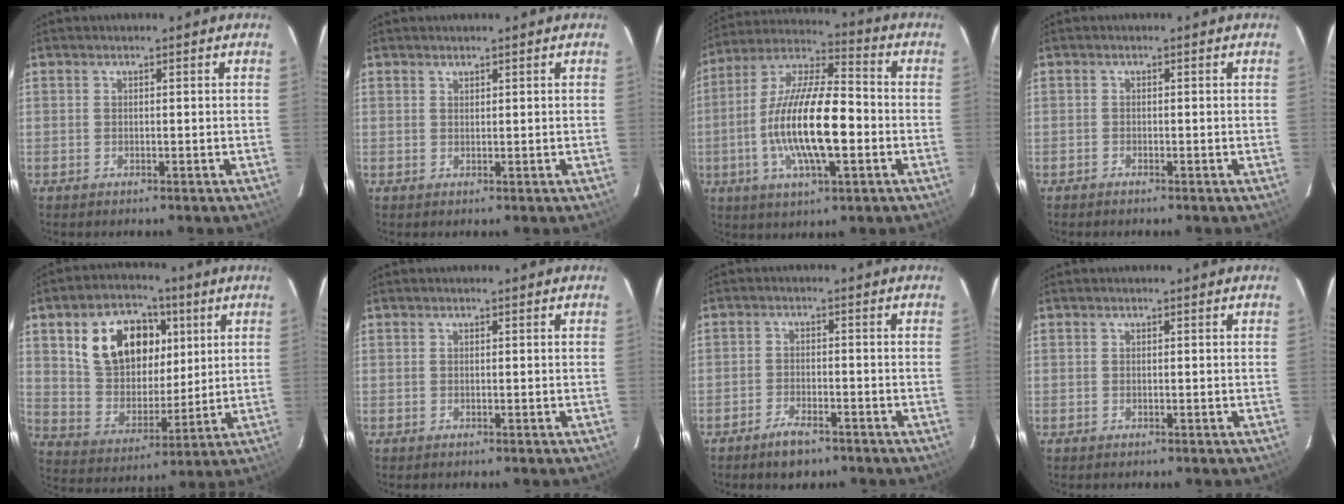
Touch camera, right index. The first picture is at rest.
{"total": 0.6, "force": [0.6, 0.2, 0.0], "torque": [0.000, 0.001, 0.012]}
{"total": 17.7, "force": [-3.5, 5.3, 16.5], "torque": [-0.318, -0.004, -0.068]}
{"total": 0.5, "force": [-0.5, 0.1, 0.0], "torque": [-0.003, 0.001, -0.011]}
{"total": 16.9, "force": [6.3, 11.4, 10.8], "torque": [-0.212, 0.034, 0.127]}
{"total": 0.0}
{"total": 4.7, "force": [-3.6, 2.0, 2.4], "torque": [-0.059, 0.001, -0.061]}
{"total": 0.0}